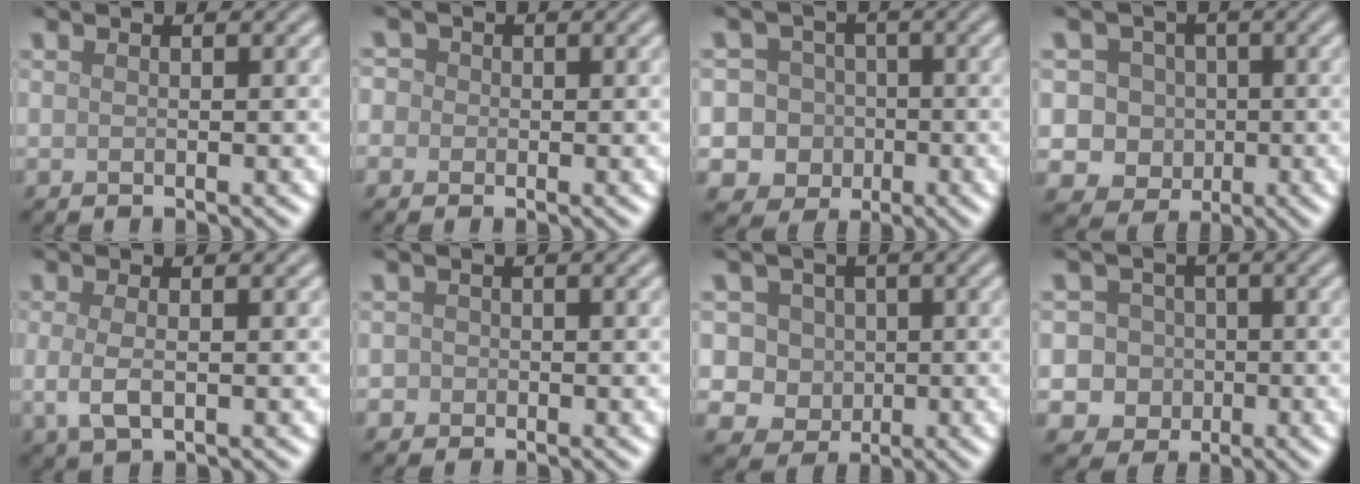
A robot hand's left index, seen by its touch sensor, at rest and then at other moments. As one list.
[{"total": 2.9, "force": [0.5, 2.6, 1.0], "torque": [0.004, 0.023, -0.023]}, {"total": 9.0, "force": [-1.7, 8.6, 2.2], "torque": [-0.038, 0.016, -0.063]}, {"total": 5.5, "force": [-0.1, 5.1, 1.9], "torque": [-0.007, 0.016, -0.031]}, {"total": 2.6, "force": [-0.3, 1.1, 2.4], "torque": [-0.053, -0.007, -0.007]}, {"total": 1.3, "force": [-0.2, 1.3, 0.2], "torque": [0.009, 0.003, -0.012]}, {"total": 6.7, "force": [1.6, 5.9, 2.8], "torque": [-0.034, 0.021, 0.001]}, {"total": 6.9, "force": [-0.9, 6.6, 1.8], "torque": [-0.015, 0.022, -0.052]}]